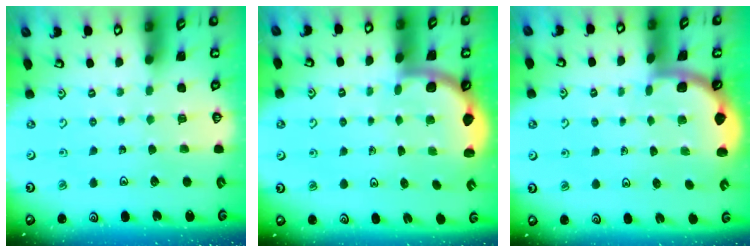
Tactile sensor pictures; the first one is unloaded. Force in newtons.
{"total": 2.6, "press": 2.6, "slide": 0.4}
{"total": 1.8, "press": 1.8, "slide": 0.1}